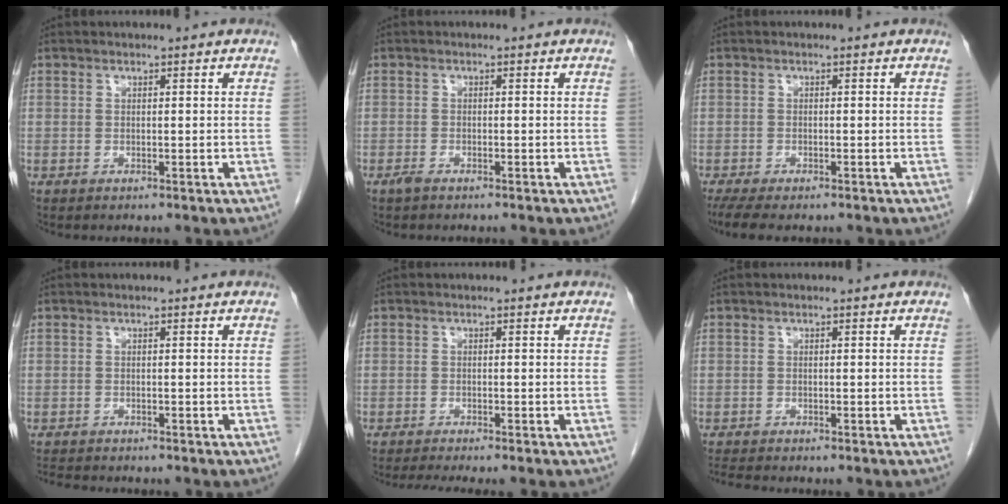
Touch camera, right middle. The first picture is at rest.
{"total": 1.1, "force": [-1.0, 0.1, 0.6], "torque": [-0.017, -0.002, -0.016]}
{"total": 6.4, "force": [-5.1, 1.7, 3.5], "torque": [-0.056, -0.012, -0.080]}
{"total": 2.9, "force": [-2.7, 0.5, 1.0], "torque": [-0.016, -0.009, -0.042]}
{"total": 4.2, "force": [-3.6, -0.2, 2.2], "torque": [-0.029, -0.009, -0.057]}
{"total": 1.9, "force": [-1.8, -0.1, 0.5], "torque": [-0.014, -0.008, -0.033]}